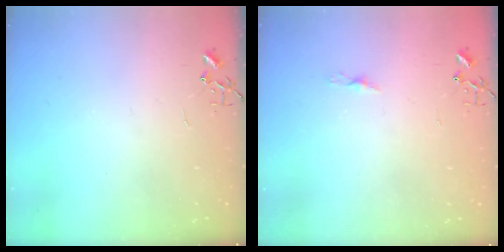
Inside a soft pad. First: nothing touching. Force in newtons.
{"total": 3.8, "press": 3.7, "slide": 0.3}